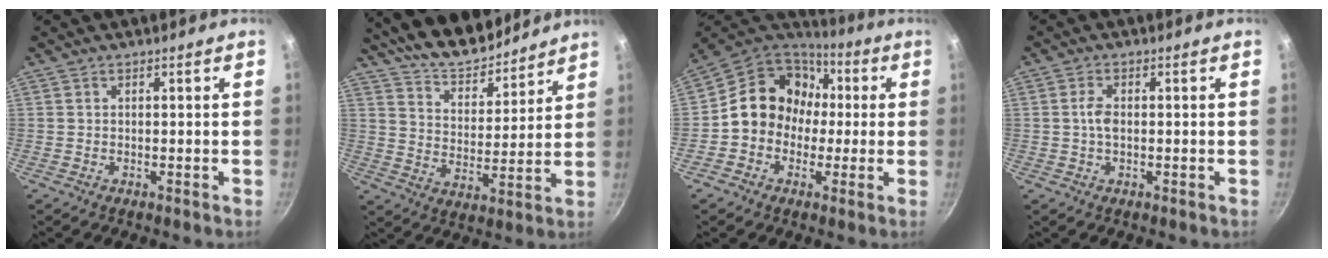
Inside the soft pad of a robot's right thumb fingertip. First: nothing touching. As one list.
[{"total": 14.4, "force": [12.7, 4.8, 4.9], "torque": [-0.046, -0.084, 0.211]}, {"total": 15.0, "force": [0.5, 13.1, 7.3], "torque": [-0.078, 0.044, -0.010]}, {"total": 2.6, "force": [0.0, 1.5, 2.2], "torque": [-0.043, 0.006, -0.004]}]